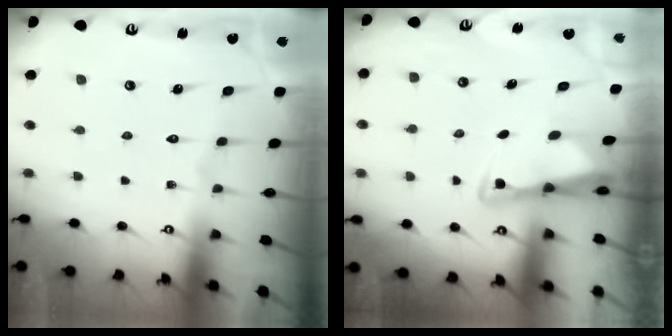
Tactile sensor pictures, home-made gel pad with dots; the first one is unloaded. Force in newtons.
{"total": 2.5, "press": 2.5, "slide": 0.5}